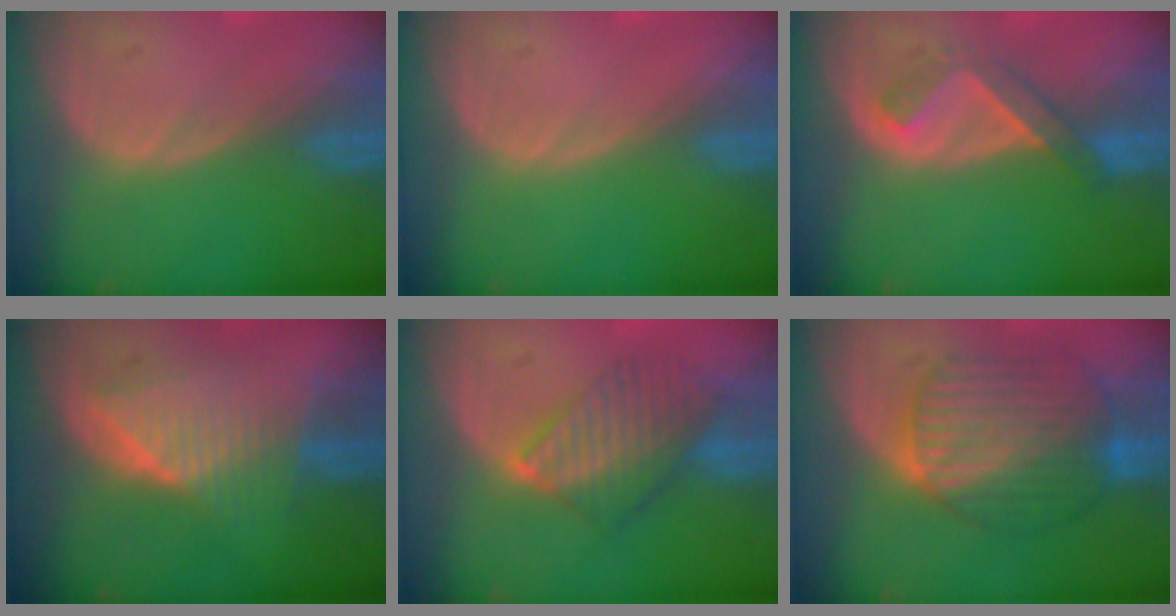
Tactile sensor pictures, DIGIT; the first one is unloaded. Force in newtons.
{"total": 0.0}
{"total": 5.2, "press": 4.6, "slide": 2.4}
{"total": 6.9, "press": 6.9, "slide": 0.2}
{"total": 6.9, "press": 6.8, "slide": 1.2}
{"total": 10.3, "press": 10.3, "slide": 0.8}